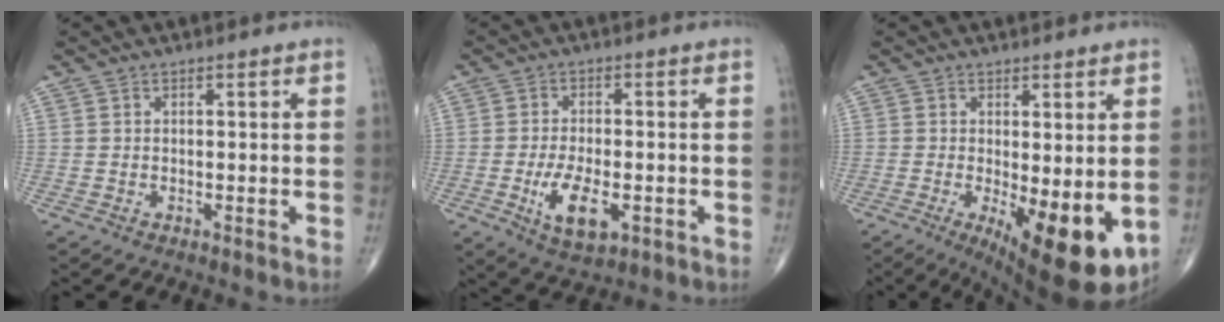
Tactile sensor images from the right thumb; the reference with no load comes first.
{"total": 8.5, "force": [-2.6, 3.9, 7.0], "torque": [-0.123, -0.002, -0.038]}
{"total": 12.8, "force": [-2.8, 4.5, 11.6], "torque": [-0.162, -0.028, -0.026]}